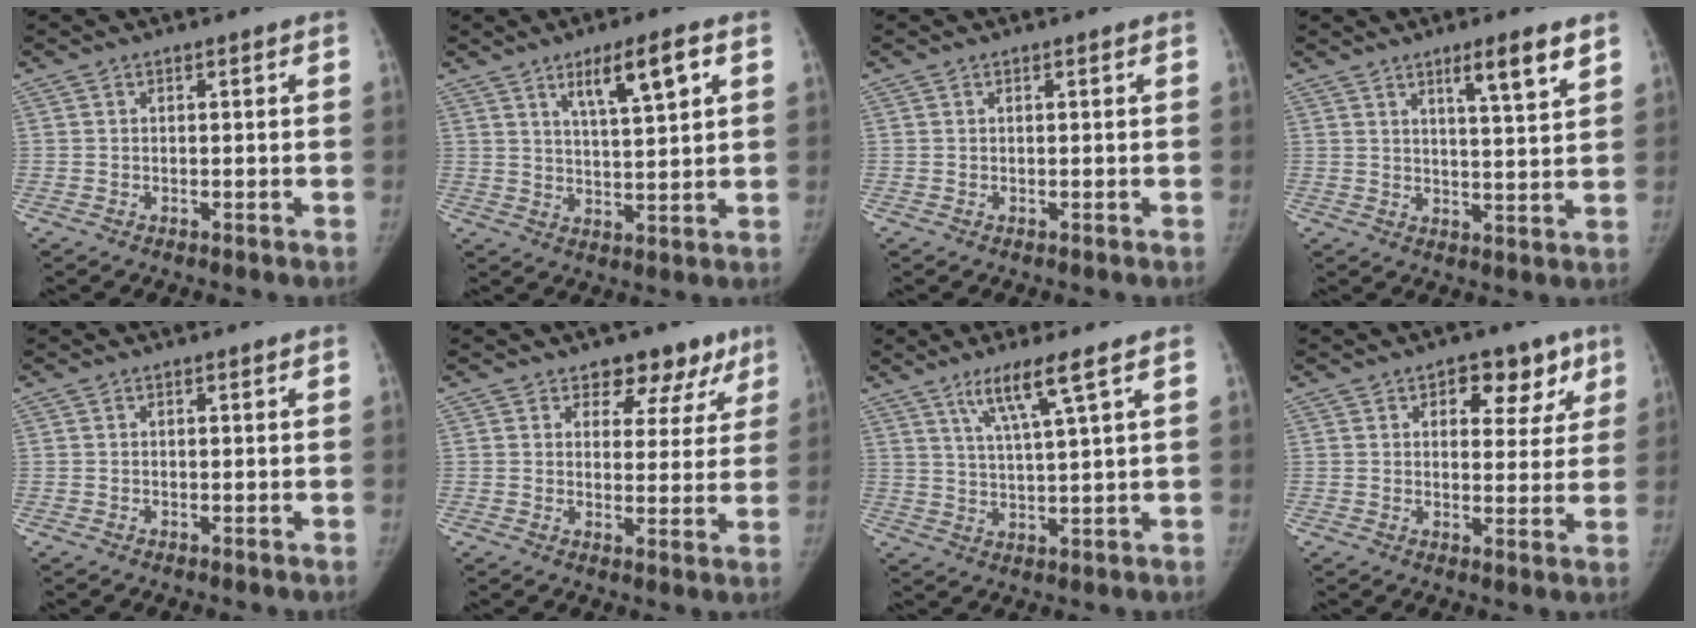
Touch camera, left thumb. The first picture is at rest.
{"total": 8.6, "force": [4.2, 1.6, 7.3], "torque": [-0.119, -0.018, 0.074]}
{"total": 0.0}
{"total": 7.2, "force": [4.5, 0.7, 5.6], "torque": [-0.083, -0.031, 0.071]}
{"total": 0.0}
{"total": 8.8, "force": [5.9, 5.8, 2.9], "torque": [0.015, -0.025, 0.065]}
{"total": 7.3, "force": [4.1, -0.4, 6.0], "torque": [-0.117, -0.022, 0.086]}
{"total": 9.1, "force": [4.5, 5.8, 5.3], "torque": [-0.016, -0.011, 0.052]}